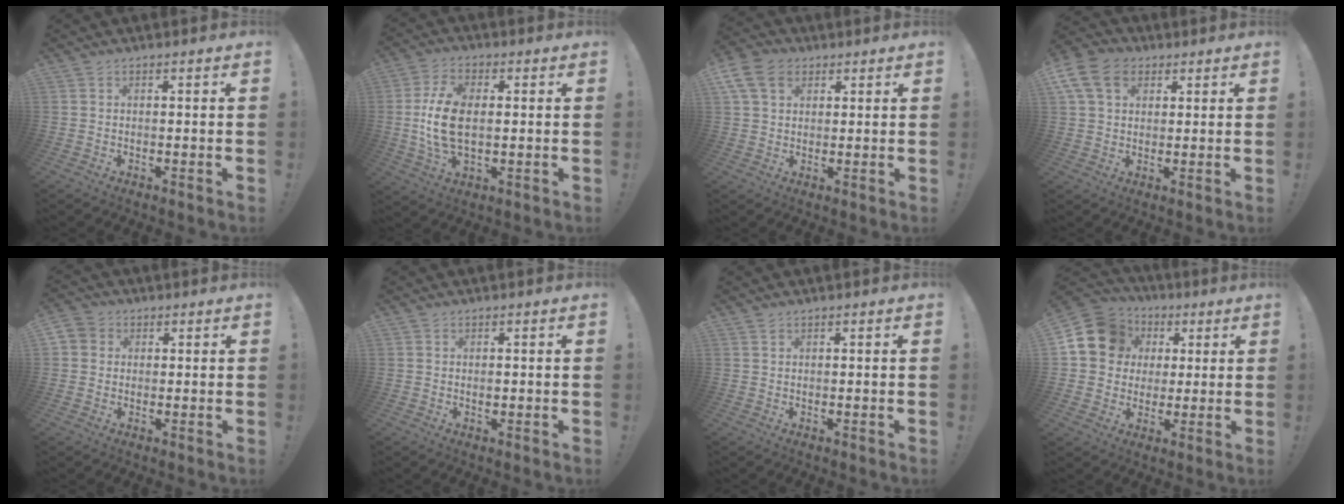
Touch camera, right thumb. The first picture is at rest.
{"total": 13.2, "force": [0.3, 7.6, 10.8], "torque": [-0.223, -0.001, 0.007]}
{"total": 10.4, "force": [4.4, 7.5, 5.7], "torque": [-0.102, -0.007, 0.089]}
{"total": 12.3, "force": [4.9, 8.9, 6.9], "torque": [-0.133, -0.010, 0.097]}
{"total": 3.9, "force": [0.7, 3.7, 1.0], "torque": [-0.020, 0.008, 0.015]}
{"total": 0.6, "force": [-0.1, 0.5, 0.4], "torque": [-0.001, -0.002, -0.003]}
{"total": 0.7, "force": [0.6, 0.3, 0.2], "torque": [-0.002, -0.002, 0.011]}
{"total": 14.0, "force": [4.3, 12.1, 5.7], "torque": [-0.090, -0.014, 0.092]}